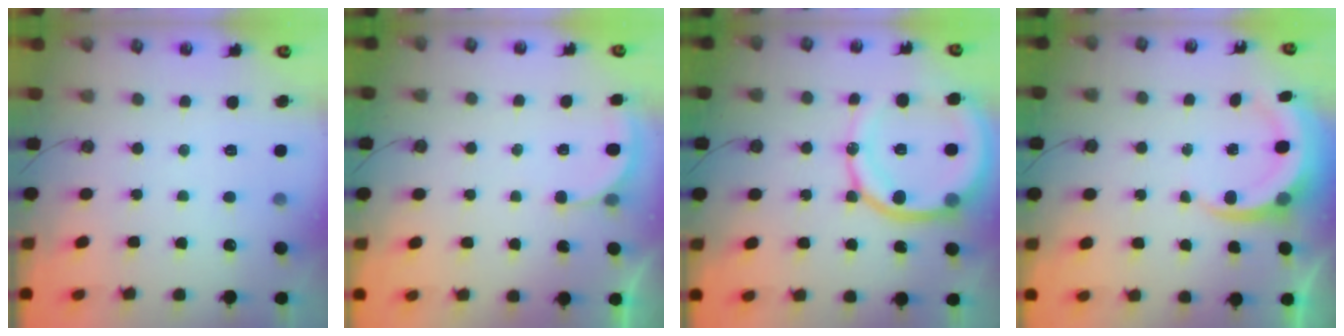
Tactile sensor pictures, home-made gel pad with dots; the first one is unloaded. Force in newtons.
{"total": 2.0, "press": 2.0, "slide": 0.1}
{"total": 18.4, "press": 18.2, "slide": 2.3}
{"total": 6.9, "press": 6.7, "slide": 1.7}